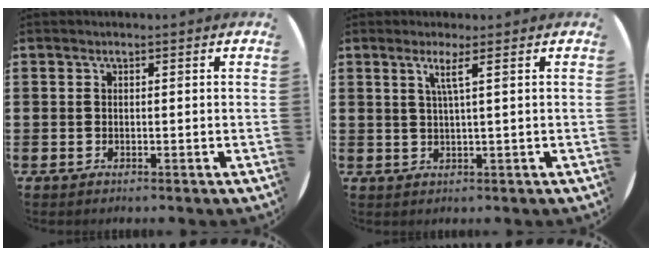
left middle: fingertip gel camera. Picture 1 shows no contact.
{"total": 2.4, "force": [1.1, -0.4, 2.1], "torque": [-0.042, -0.005, 0.016]}